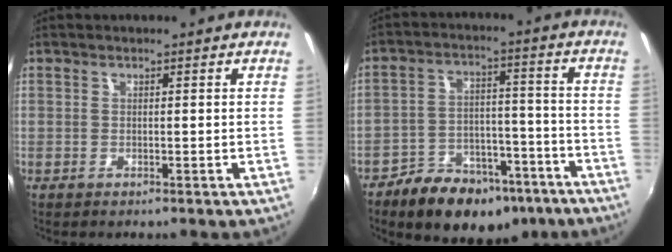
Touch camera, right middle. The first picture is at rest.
{"total": 15.7, "force": [-11.2, 8.2, 7.4], "torque": [-0.134, 0.016, -0.150]}